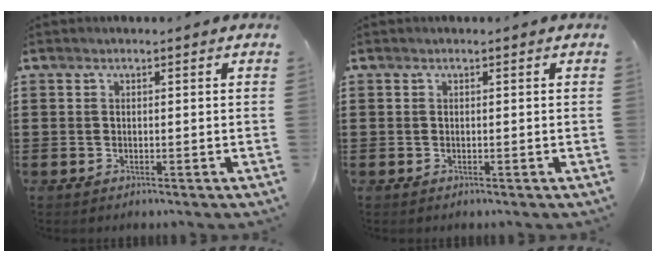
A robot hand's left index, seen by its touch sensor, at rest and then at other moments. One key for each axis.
{"total": 0.0}